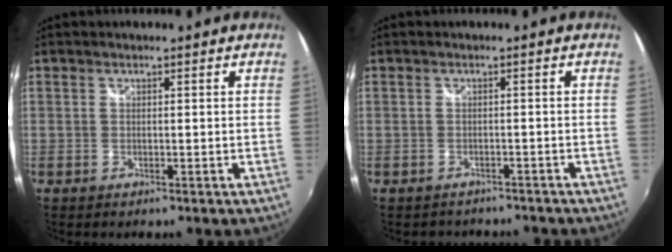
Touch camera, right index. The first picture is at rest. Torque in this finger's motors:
{"motor_torque": [0.01, 0.01, -0.01, 0.00]}